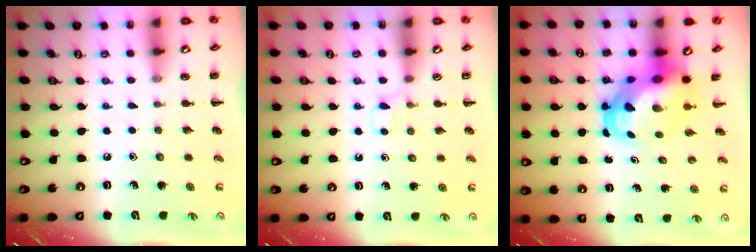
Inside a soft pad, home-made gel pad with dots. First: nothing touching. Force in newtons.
{"total": 3.1, "press": 2.9, "slide": 1.2}
{"total": 7.8, "press": 7.8, "slide": 1.1}